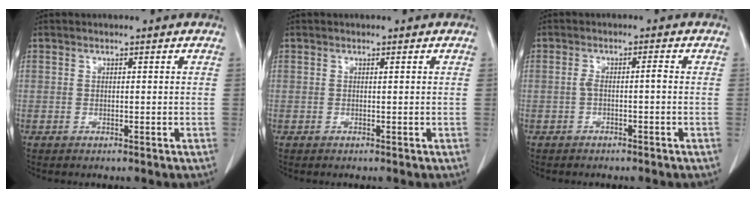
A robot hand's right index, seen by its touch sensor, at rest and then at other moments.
{"total": 0.0}
{"total": 1.9, "force": [-0.5, 0.3, 1.8], "torque": [-0.032, 0.008, -0.006]}